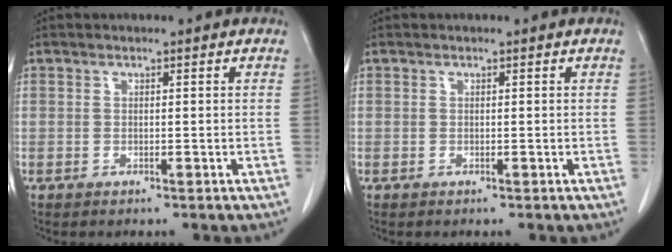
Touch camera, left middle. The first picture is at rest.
{"total": 0.0}